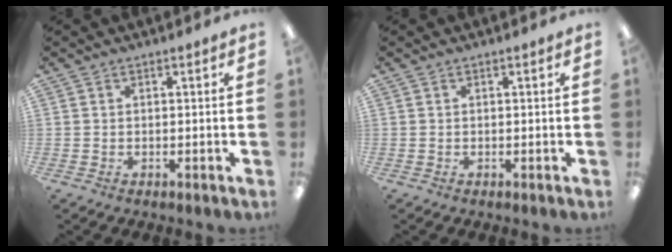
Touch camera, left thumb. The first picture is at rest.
{"total": 0.0}